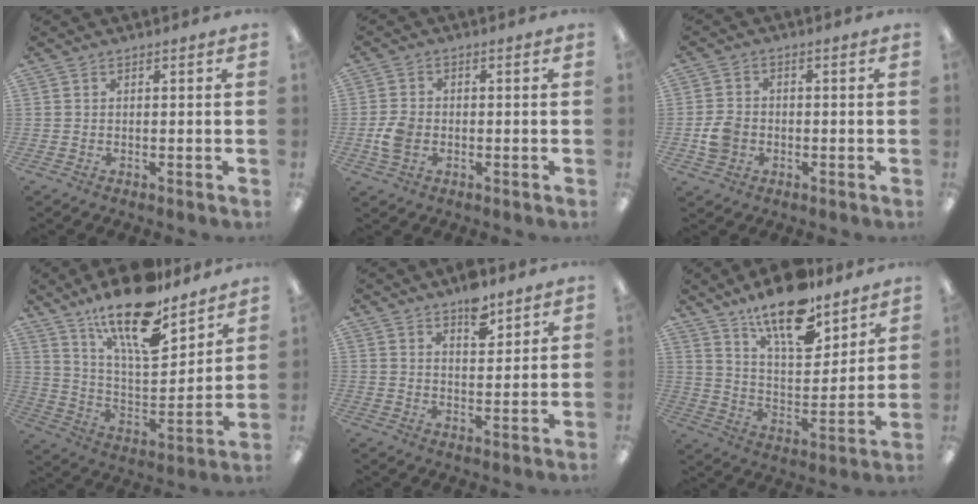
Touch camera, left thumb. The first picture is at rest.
{"total": 5.0, "force": [-1.2, 3.8, 3.1], "torque": [-0.056, 0.002, -0.025]}
{"total": 5.1, "force": [-1.4, 4.2, 2.4], "torque": [-0.038, 0.005, -0.026]}
{"total": 20.1, "force": [14.8, 6.5, 12.0], "torque": [-0.208, -0.090, 0.252]}
{"total": 7.0, "force": [5.3, 3.2, 3.2], "torque": [-0.030, -0.034, 0.088]}
{"total": 16.7, "force": [12.7, 6.0, 9.0], "torque": [-0.152, -0.073, 0.219]}